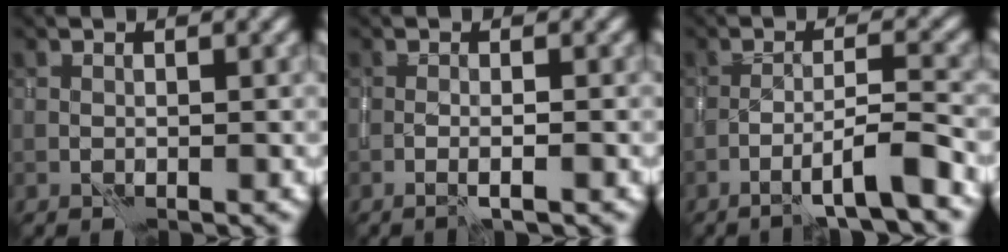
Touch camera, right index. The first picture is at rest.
{"total": 1.0, "force": [-0.5, -0.5, 0.7], "torque": [-0.008, -0.001, -0.014]}
{"total": 3.7, "force": [-2.6, -0.3, 2.7], "torque": [-0.036, 0.015, -0.056]}